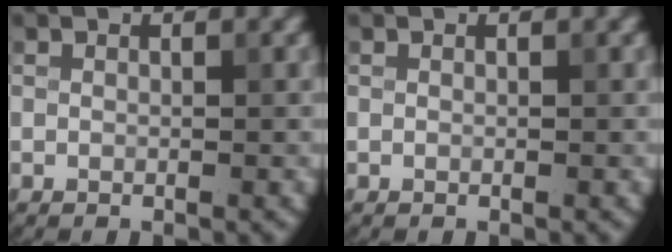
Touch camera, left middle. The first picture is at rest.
{"total": 0.0}